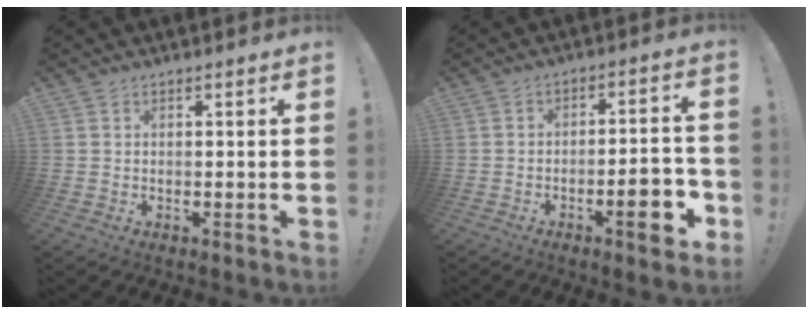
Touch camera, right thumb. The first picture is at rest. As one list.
[{"total": 10.0, "force": [-4.4, 2.6, 8.6], "torque": [-0.104, 0.013, -0.071]}]